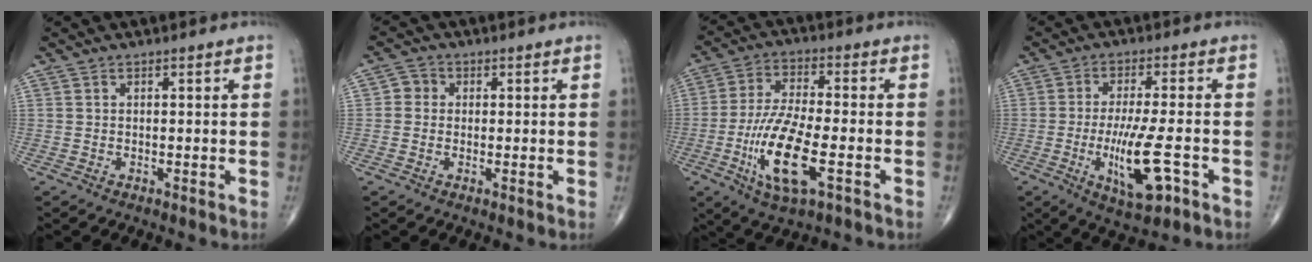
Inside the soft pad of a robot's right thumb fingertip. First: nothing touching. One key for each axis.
{"total": 2.7, "fx": 0.1, "fy": 2.5, "fz": 1.0, "tx": 0.000, "ty": 0.006, "tz": -0.006}
{"total": 14.2, "fx": -4.5, "fy": 4.4, "fz": 12.7, "tx": -0.257, "ty": 0.009, "tz": -0.080}
{"total": 11.3, "fx": -3.5, "fy": 2.8, "fz": 10.3, "tx": -0.188, "ty": -0.002, "tz": -0.053}